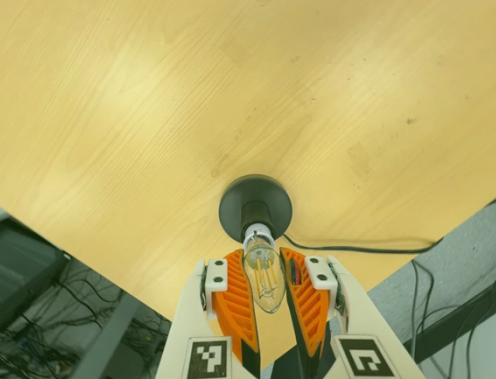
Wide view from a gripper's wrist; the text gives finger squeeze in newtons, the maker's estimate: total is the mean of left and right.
{"total": 23.4, "left": 22.8, "right": 24.1}